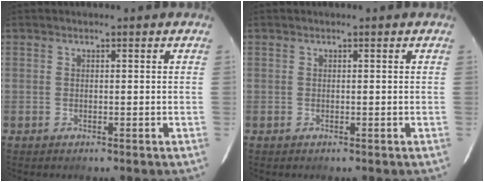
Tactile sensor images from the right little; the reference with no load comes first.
{"total": 0.0}